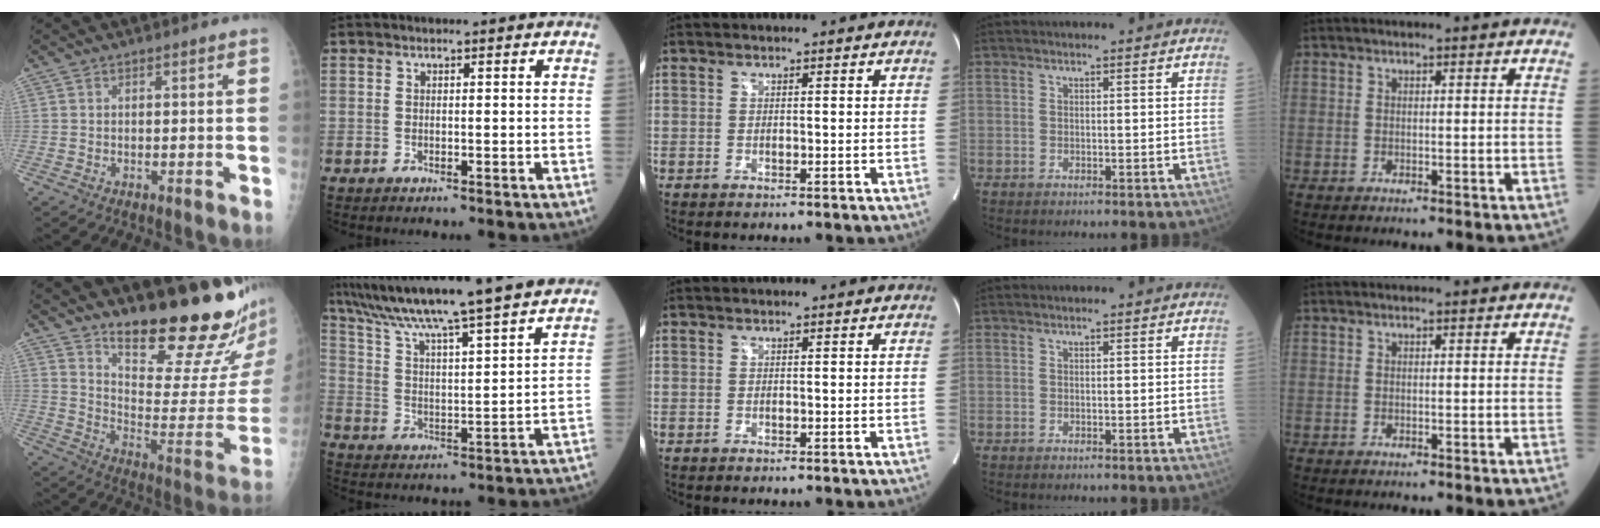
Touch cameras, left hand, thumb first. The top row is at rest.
{"thumb": {"total": 23.0, "force": [18.0, 4.3, 13.6], "torque": [-0.169, -0.148, 0.260]}, "index": {"total": 23.3, "force": [20.6, -1.4, 10.8], "torque": [-0.188, -0.018, 0.305]}}